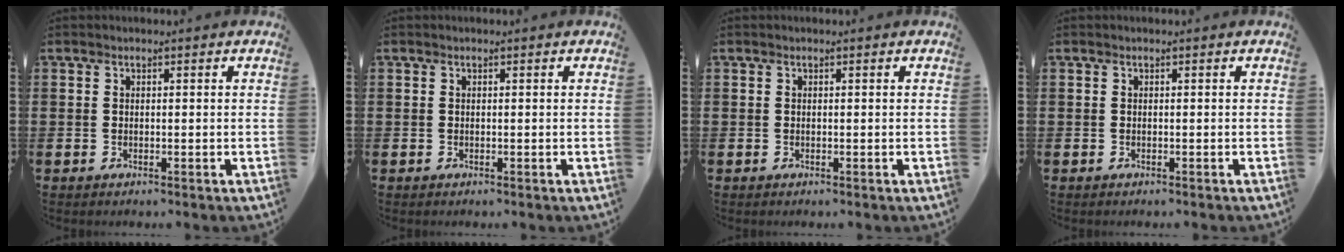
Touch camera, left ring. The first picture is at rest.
{"total": 0.0}
{"total": 0.0}
{"total": 0.0}